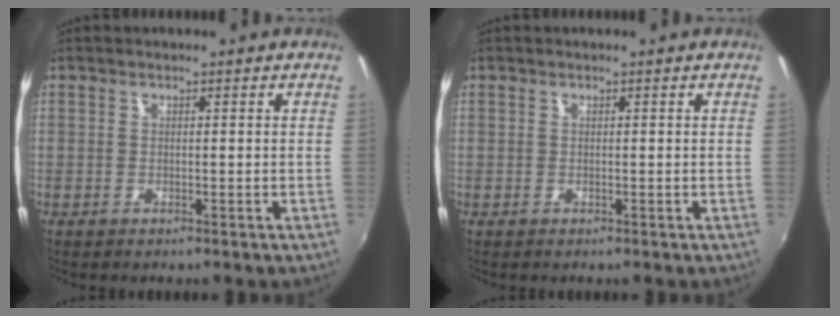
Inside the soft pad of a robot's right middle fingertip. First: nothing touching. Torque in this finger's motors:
{"motor_torque": [0.00, 0.00, 0.00, 0.00]}